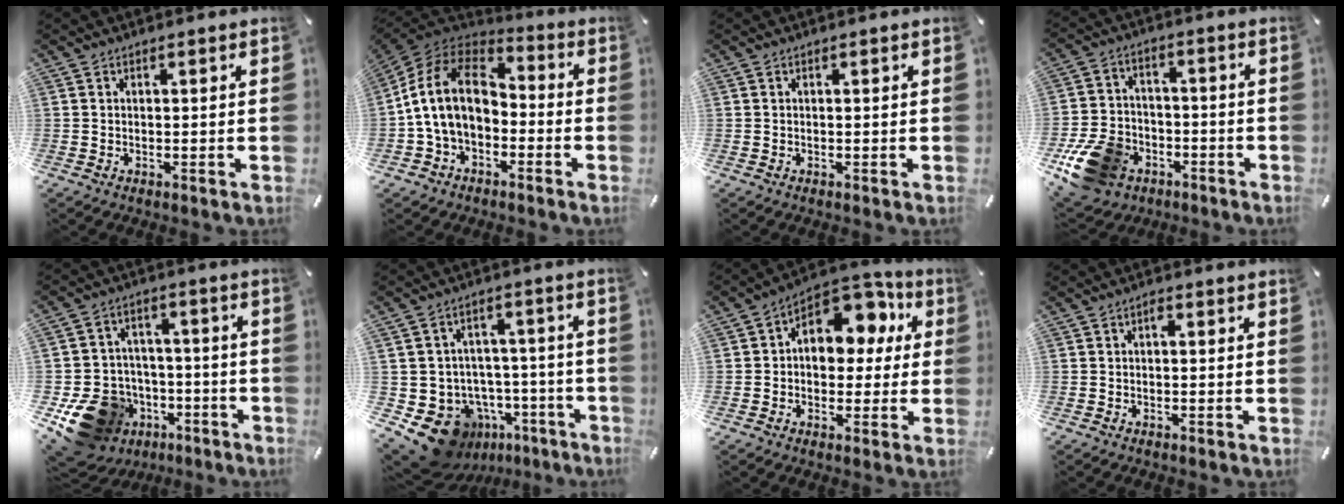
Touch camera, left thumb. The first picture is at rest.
{"total": 16.5, "force": [-0.9, 12.0, 11.2], "torque": [-0.247, 0.030, -0.023]}
{"total": 0.0}
{"total": 14.8, "force": [-7.3, 10.8, 7.1], "torque": [-0.131, 0.053, -0.120]}
{"total": 16.4, "force": [-7.2, 13.2, 6.5], "torque": [-0.125, 0.040, -0.103]}
{"total": 13.5, "force": [-7.7, 10.1, 4.7], "torque": [-0.083, 0.047, -0.113]}
{"total": 11.4, "force": [4.1, 8.6, 6.2], "torque": [-0.082, -0.032, 0.075]}
{"total": 1.3, "force": [-0.1, 0.7, 1.1], "torque": [-0.023, 0.007, -0.004]}